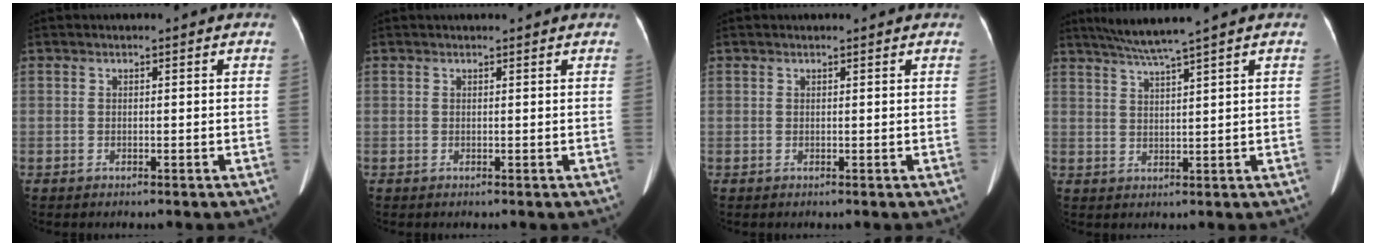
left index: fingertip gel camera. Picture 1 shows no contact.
{"total": 3.2, "force": [3.0, 0.3, 0.9], "torque": [-0.012, 0.024, 0.036]}
{"total": 1.8, "force": [1.6, 0.3, 0.6], "torque": [-0.011, 0.018, 0.018]}
{"total": 5.7, "force": [4.6, -1.7, 2.9], "torque": [-0.055, 0.003, 0.089]}